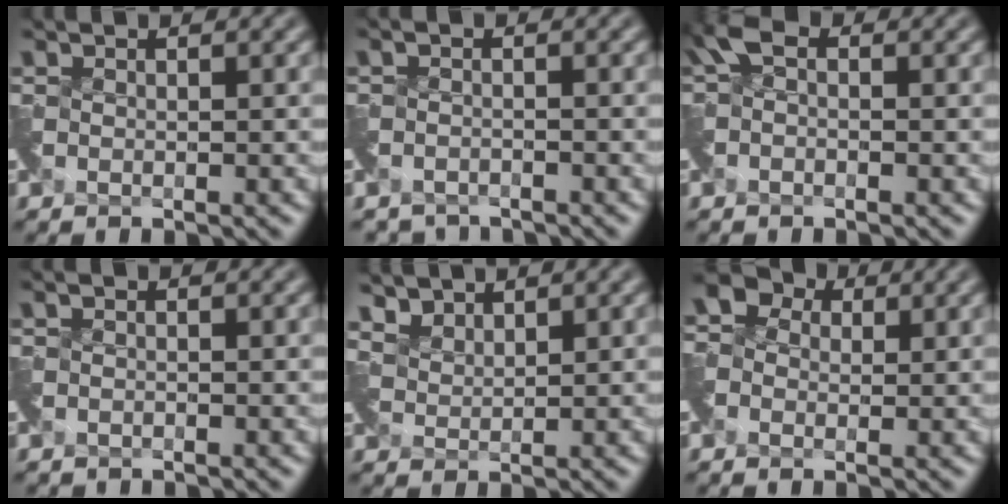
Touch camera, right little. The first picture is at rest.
{"total": 2.6, "force": [-2.5, 0.7, -0.3], "torque": [0.009, -0.020, -0.049]}
{"total": 1.4, "force": [-0.4, 1.0, 0.9], "torque": [-0.022, 0.000, -0.016]}
{"total": 0.9, "force": [-0.8, 0.3, -0.4], "torque": [0.006, -0.008, -0.017]}
{"total": 2.8, "force": [2.7, 0.8, 0.1], "torque": [-0.014, 0.001, 0.063]}
{"total": 3.1, "force": [-0.2, 2.8, 1.3], "torque": [-0.033, 0.003, -0.004]}